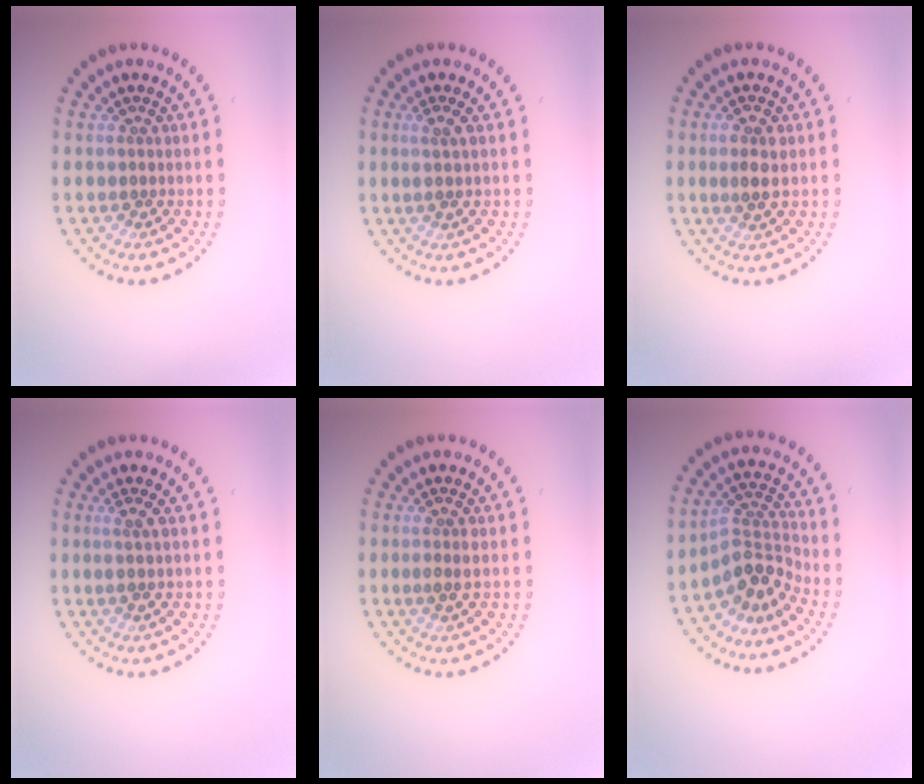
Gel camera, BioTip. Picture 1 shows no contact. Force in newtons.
{"total": 1.4, "press": 1.1, "slide": 0.8}
{"total": 2.1, "press": 2.1, "slide": 0.5}
{"total": 1.3, "press": 1.1, "slide": 0.7}
{"total": 1.4, "press": 1.3, "slide": 0.6}
{"total": 3.8, "press": 2.5, "slide": 2.8}